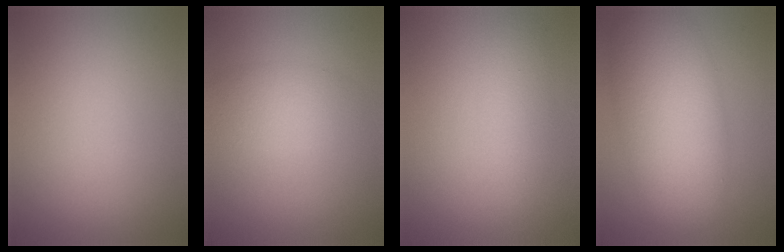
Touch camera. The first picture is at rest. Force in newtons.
{"total": 2.8, "press": 2.8, "slide": 0.2}
{"total": 2.3, "press": 2.3, "slide": 0.1}
{"total": 8.5, "press": 8.5, "slide": 0.6}